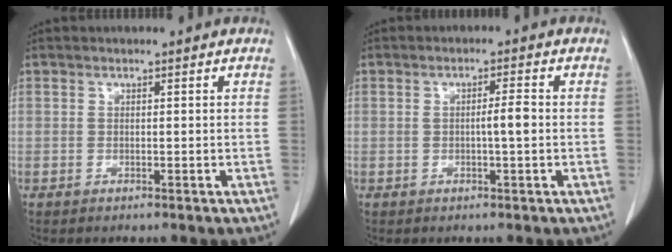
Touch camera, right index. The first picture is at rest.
{"total": 2.7, "force": [-0.1, 0.1, 2.7], "torque": [-0.046, 0.001, -0.004]}